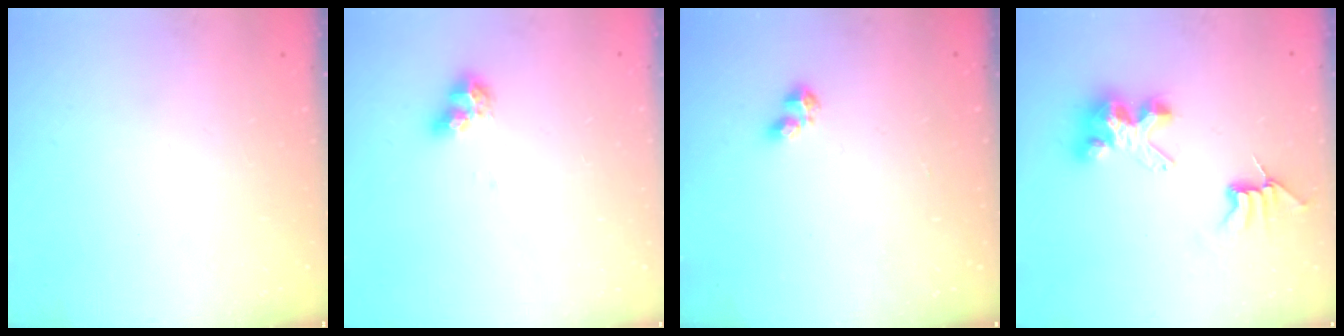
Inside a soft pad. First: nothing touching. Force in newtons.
{"total": 7.1, "press": 7.1, "slide": 0.7}
{"total": 2.3, "press": 2.2, "slide": 0.6}
{"total": 8.3, "press": 8.3, "slide": 0.5}